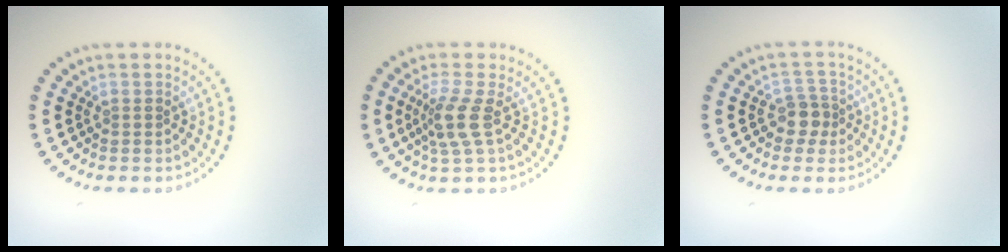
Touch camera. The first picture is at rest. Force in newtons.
{"total": 2.9, "press": 2.2, "slide": 1.8}
{"total": 2.0, "press": 1.7, "slide": 1.1}